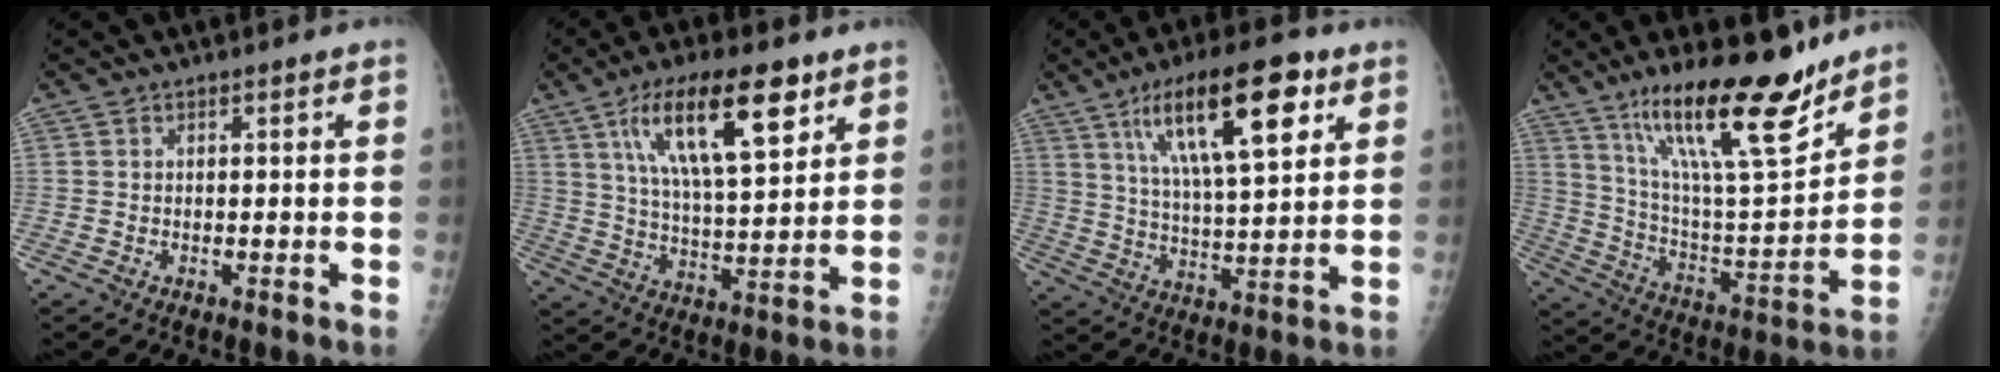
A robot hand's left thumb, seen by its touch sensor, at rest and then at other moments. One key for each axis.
{"total": 17.2, "fx": 8.8, "fy": 5.8, "fz": 13.7, "tx": -0.208, "ty": -0.031, "tz": 0.154}
{"total": 18.2, "fx": 8.8, "fy": 5.6, "fz": 14.9, "tx": -0.223, "ty": -0.026, "tz": 0.149}
{"total": 22.1, "fx": 15.3, "fy": 5.1, "fz": 15.1, "tx": -0.224, "ty": -0.083, "tz": 0.265}